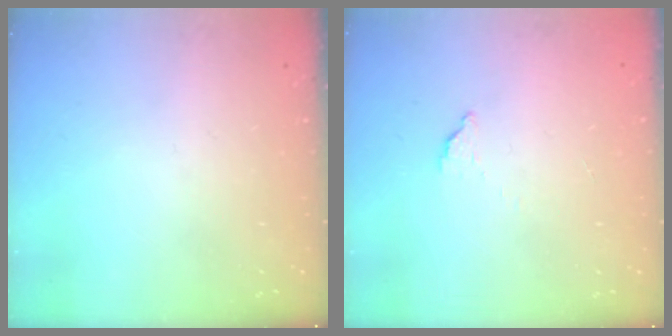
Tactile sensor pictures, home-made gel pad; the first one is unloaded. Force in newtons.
{"total": 2.6, "press": 2.6, "slide": 0.3}